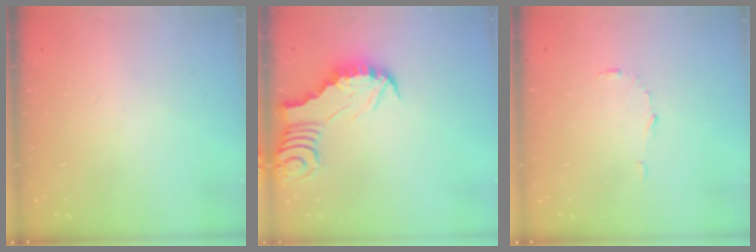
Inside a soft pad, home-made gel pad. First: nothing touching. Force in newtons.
{"total": 2.5, "press": 2.5, "slide": 0.2}
{"total": 4.4, "press": 4.3, "slide": 0.4}